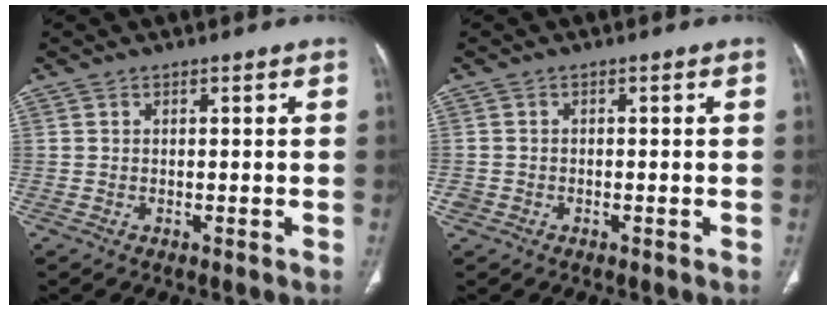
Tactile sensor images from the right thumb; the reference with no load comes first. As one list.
[{"total": 1.3, "force": [-0.6, 1.1, 0.2], "torque": [-0.003, 0.004, -0.014]}]